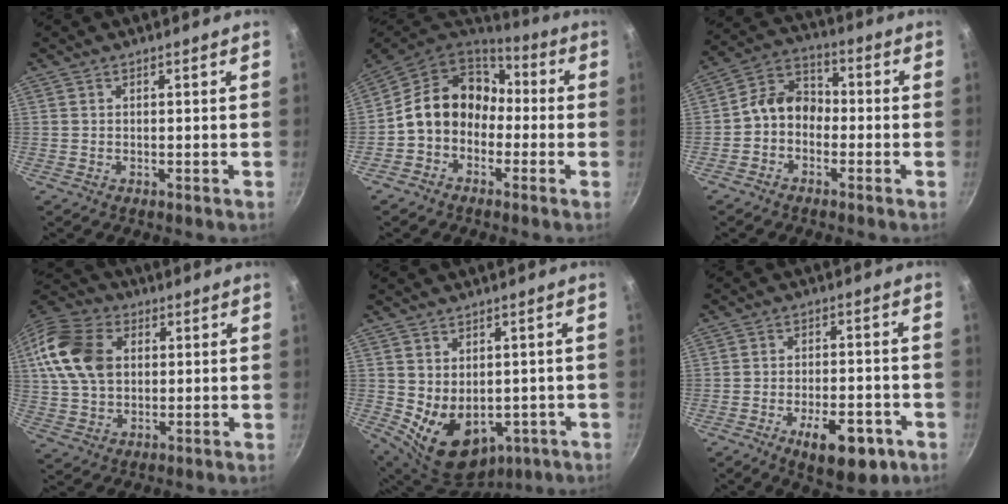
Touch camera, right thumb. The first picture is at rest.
{"total": 13.7, "force": [-1.1, 11.2, 7.7], "torque": [-0.096, 0.055, -0.037]}
{"total": 7.8, "force": [-1.9, 6.0, 4.6], "torque": [-0.055, 0.040, -0.055]}
{"total": 15.7, "force": [3.3, 11.3, 10.5], "torque": [-0.186, 0.012, 0.051]}
{"total": 12.0, "force": [-1.5, 8.7, 8.1], "torque": [-0.108, -0.014, 0.009]}
{"total": 11.7, "force": [-5.4, 5.4, 8.8], "torque": [-0.105, 0.023, -0.068]}